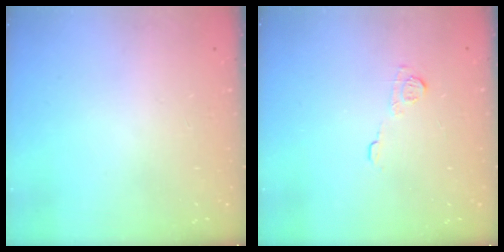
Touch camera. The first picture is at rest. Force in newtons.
{"total": 5.4, "press": 5.4, "slide": 0.7}